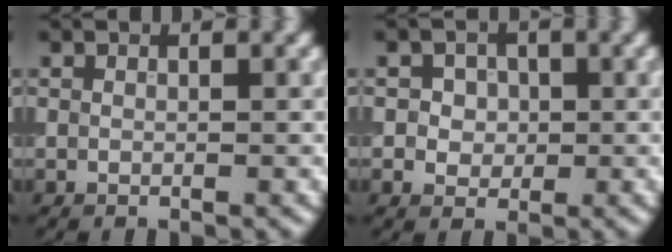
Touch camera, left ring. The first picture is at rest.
{"total": 2.6, "force": [0.4, 2.2, 1.3], "torque": [-0.021, 0.003, 0.002]}